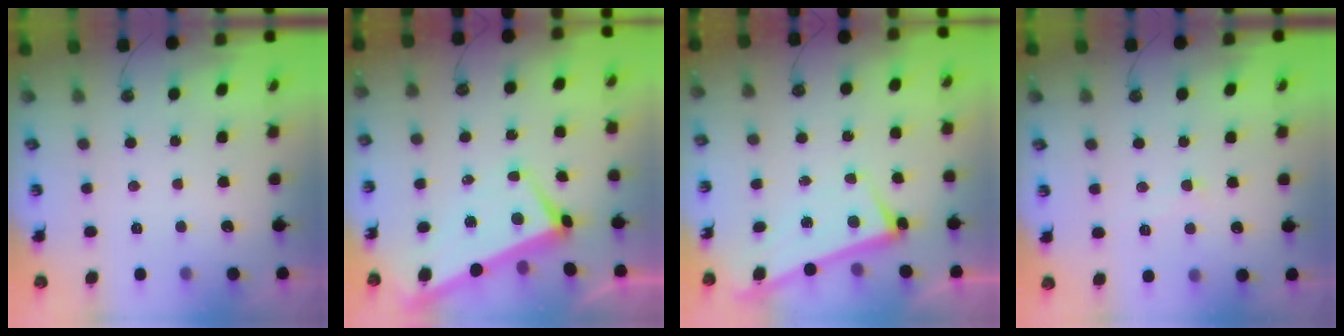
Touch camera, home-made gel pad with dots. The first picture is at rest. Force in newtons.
{"total": 1.6, "press": 1.2, "slide": 0.9}
{"total": 2.8, "press": 2.8, "slide": 0.4}
{"total": 0.8, "press": 0.6, "slide": 0.5}